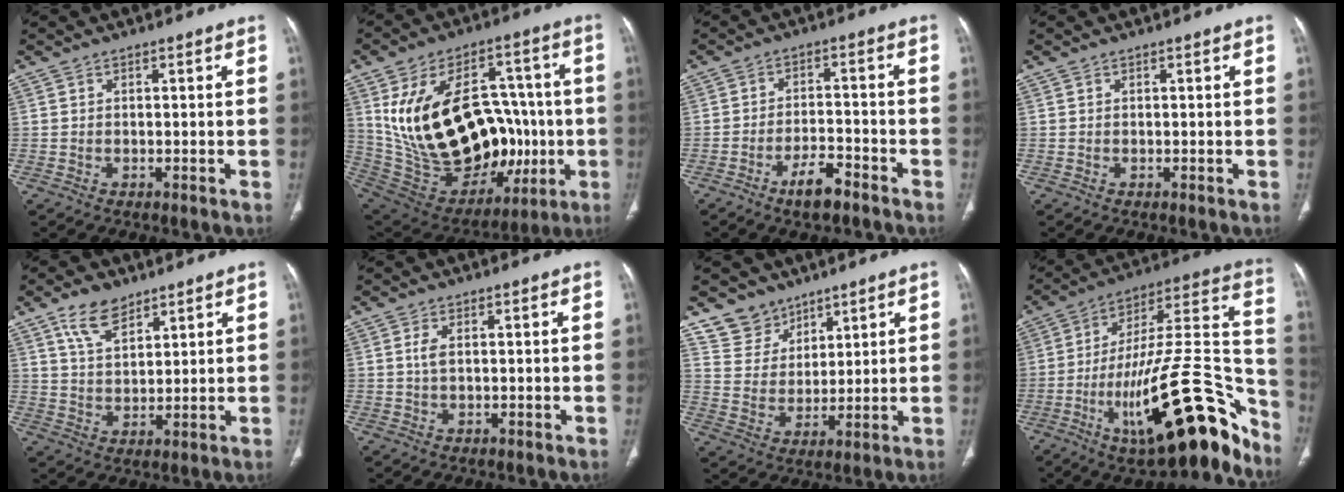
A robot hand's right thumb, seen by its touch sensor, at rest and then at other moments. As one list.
[{"total": 32.2, "force": [-0.6, 19.6, 25.5], "torque": [-0.429, 0.022, 0.034]}, {"total": 6.0, "force": [-4.2, 2.0, 3.8], "torque": [-0.066, 0.025, -0.068]}, {"total": 0.0}, {"total": 7.9, "force": [5.2, 4.0, 4.3], "torque": [-0.064, -0.028, 0.101]}, {"total": 2.0, "force": [0.5, 0.8, 1.8], "torque": [-0.046, 0.004, 0.014]}, {"total": 7.7, "force": [5.8, 5.1, 0.4], "torque": [0.025, -0.051, 0.120]}, {"total": 29.7, "force": [-15.4, 9.3, 23.6], "torque": [-0.296, 0.097, -0.237]}]